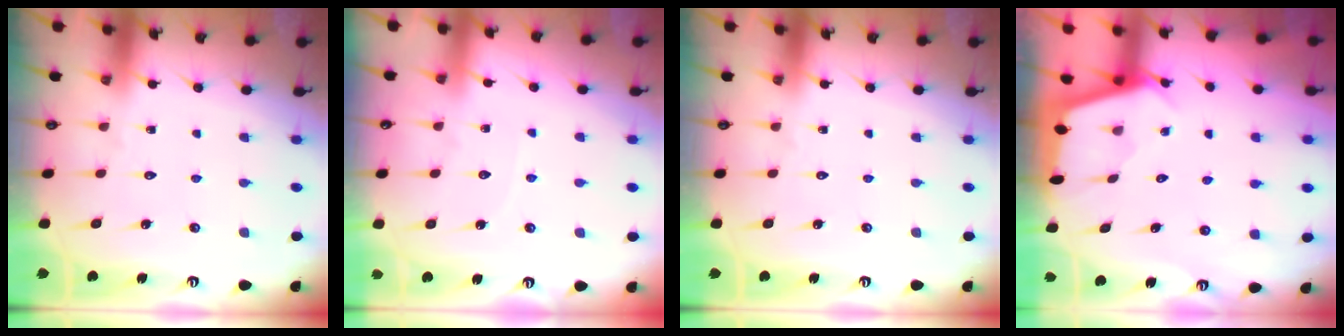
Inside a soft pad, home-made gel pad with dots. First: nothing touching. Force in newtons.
{"total": 2.7, "press": 2.7, "slide": 0.4}
{"total": 0.0}
{"total": 2.4, "press": 2.4, "slide": 0.3}